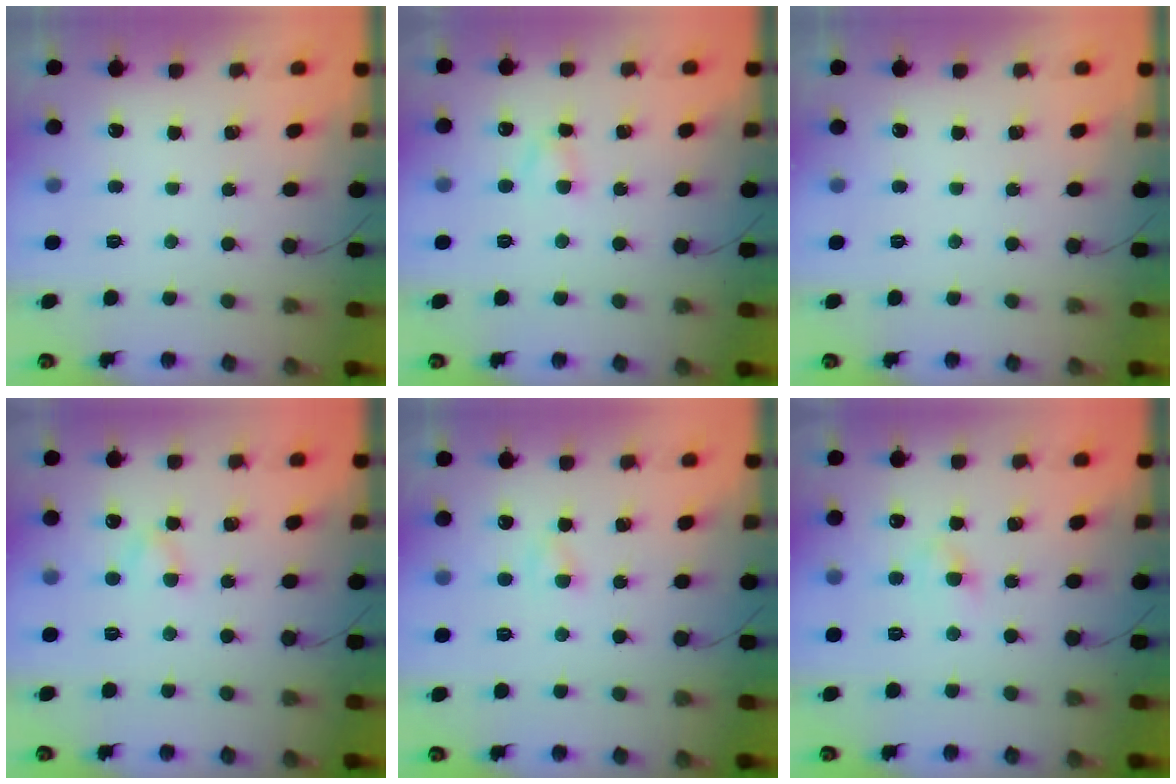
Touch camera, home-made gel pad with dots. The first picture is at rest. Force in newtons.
{"total": 3.7, "press": 3.5, "slide": 1.3}
{"total": 0.0}
{"total": 3.1, "press": 3.0, "slide": 0.7}
{"total": 1.0, "press": 0.8, "slide": 0.6}
{"total": 3.3, "press": 3.2, "slide": 1.1}